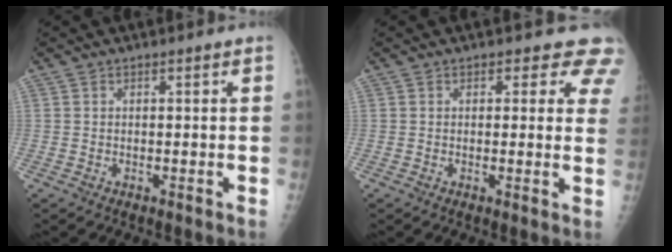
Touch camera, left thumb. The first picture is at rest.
{"total": 6.0, "force": [4.8, 3.2, 1.7], "torque": [0.026, -0.017, 0.029]}